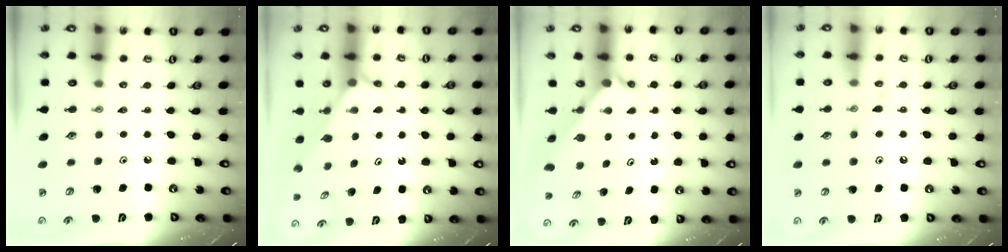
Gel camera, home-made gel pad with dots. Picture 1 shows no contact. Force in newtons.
{"total": 2.5, "press": 2.5, "slide": 0.2}
{"total": 2.4, "press": 2.4, "slide": 0.2}
{"total": 9.8, "press": 9.7, "slide": 0.9}